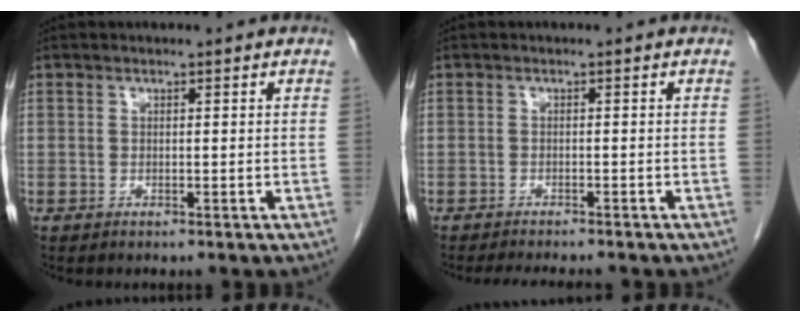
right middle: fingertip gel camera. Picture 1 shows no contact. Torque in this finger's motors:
{"motor_torque": [0.09, -0.07, 0.01, 0.00]}